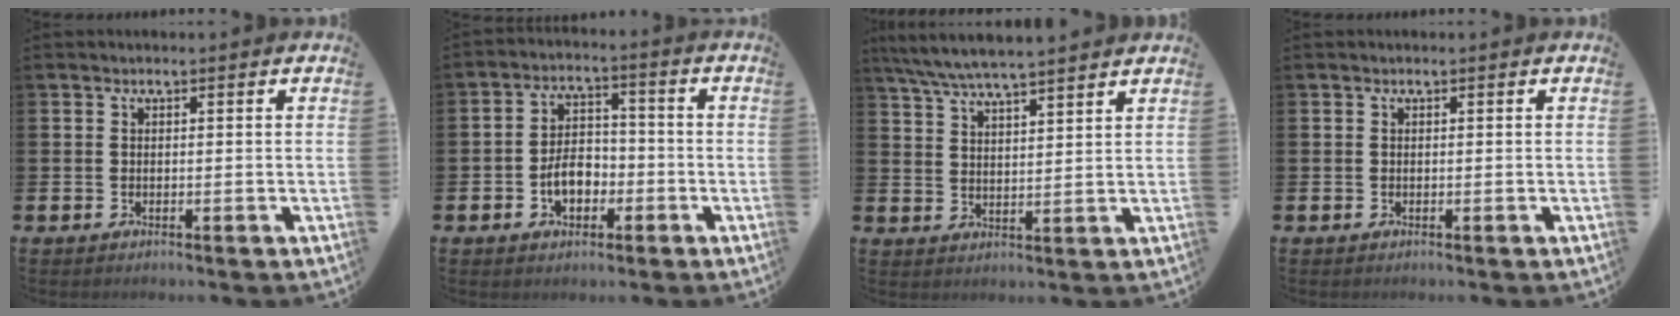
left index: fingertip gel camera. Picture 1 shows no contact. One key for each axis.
{"total": 5.2, "fx": -1.8, "fy": 3.4, "fz": 3.4, "tx": -0.050, "ty": 0.006, "tz": -0.038}
{"total": 6.1, "fx": 5.9, "fy": 0.1, "fz": 1.9, "tx": -0.061, "ty": -0.023, "tz": 0.107}
{"total": 0.0}